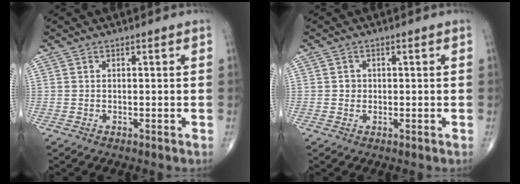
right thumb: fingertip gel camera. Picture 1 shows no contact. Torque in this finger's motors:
{"motor_torque": [0.26, 0.13, 0.19, 0.00, -0.03]}